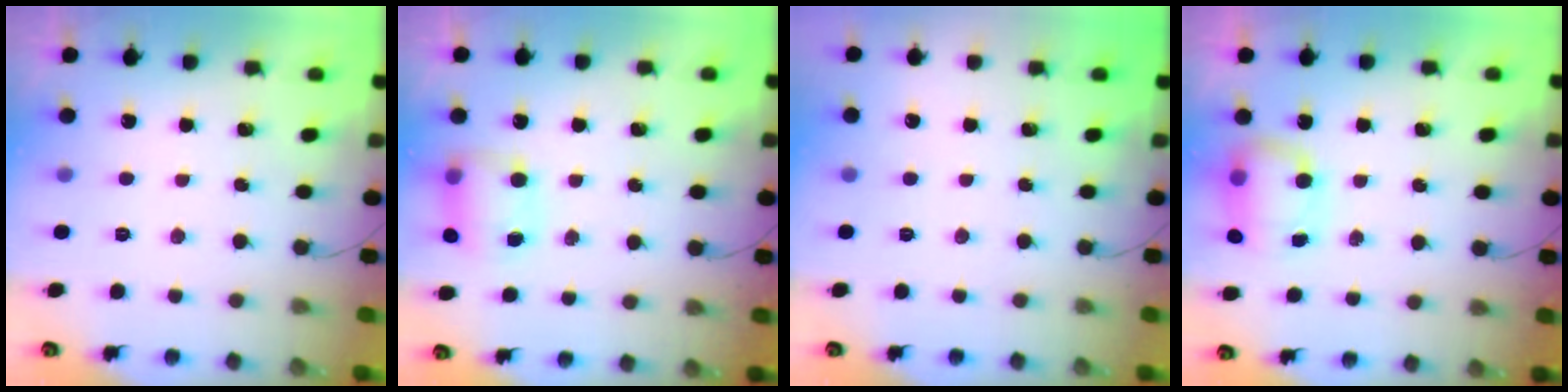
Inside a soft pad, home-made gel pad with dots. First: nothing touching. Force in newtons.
{"total": 7.7, "press": 7.6, "slide": 0.7}
{"total": 0.0}
{"total": 7.9, "press": 7.8, "slide": 0.6}